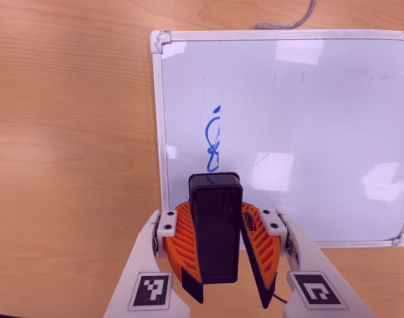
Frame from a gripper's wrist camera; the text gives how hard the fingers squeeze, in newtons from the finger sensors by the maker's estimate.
{"total": 11.3, "left": 11.0, "right": 11.6}